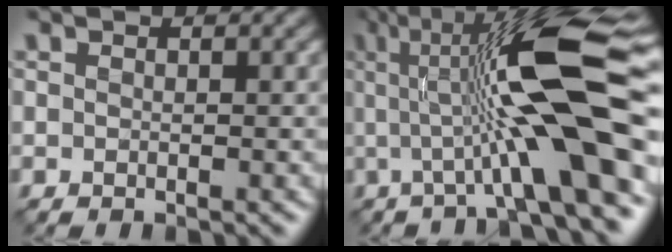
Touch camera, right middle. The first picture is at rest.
{"total": 13.7, "force": [1.5, 2.6, 13.4], "torque": [-0.195, 0.019, 0.021]}